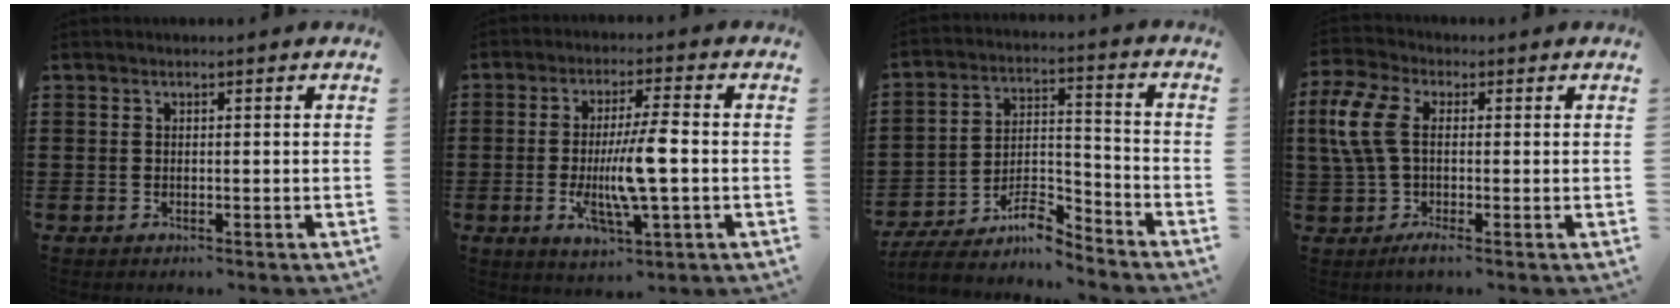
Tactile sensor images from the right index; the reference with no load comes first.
{"total": 9.4, "force": [-1.1, 1.8, 9.1], "torque": [-0.183, -0.010, -0.026]}
{"total": 8.3, "force": [-6.9, 2.5, 4.0], "torque": [-0.073, 0.013, -0.131]}
{"total": 8.4, "force": [0.2, 3.7, 7.5], "torque": [-0.179, -0.009, -0.004]}